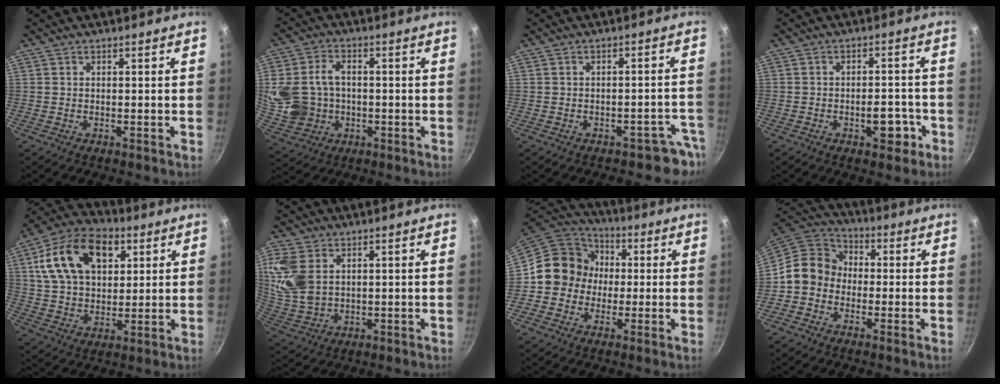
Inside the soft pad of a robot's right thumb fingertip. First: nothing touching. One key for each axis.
{"total": 12.6, "fx": -0.2, "fy": 10.0, "fz": 7.7, "tx": -0.139, "ty": 0.010, "tz": 0.011}
{"total": 4.3, "fx": -3.5, "fy": 2.3, "fz": 1.0, "tx": 0.033, "ty": 0.047, "tz": -0.035}
{"total": 5.5, "fx": -2.6, "fy": 3.0, "fz": 3.9, "tx": -0.026, "ty": 0.021, "tz": -0.031}
{"total": 19.5, "fx": 7.1, "fy": 12.6, "fz": 13.1, "tx": -0.208, "ty": 0.002, "tz": 0.115}
{"total": 11.2, "fx": 3.6, "fy": 7.6, "fz": 7.4, "tx": -0.150, "ty": -0.016, "tz": 0.081}
{"total": 12.7, "fx": 0.3, "fy": 11.7, "fz": 5.0, "tx": -0.041, "ty": 0.028, "tz": -0.017}
{"total": 10.2, "fx": -1.2, "fy": 9.0, "fz": 4.7, "tx": -0.050, "ty": 0.033, "tz": -0.049}